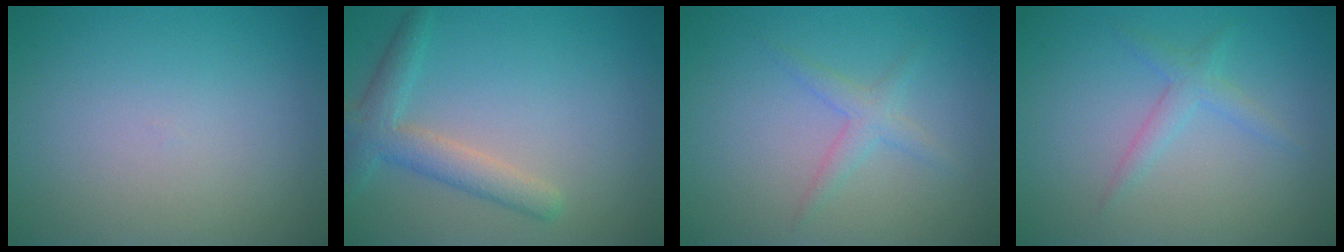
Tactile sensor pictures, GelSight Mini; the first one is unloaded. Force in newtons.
{"total": 3.4, "press": 3.4, "slide": 0.2}
{"total": 1.8, "press": 1.8, "slide": 0.1}
{"total": 1.7, "press": 1.7, "slide": 0.1}